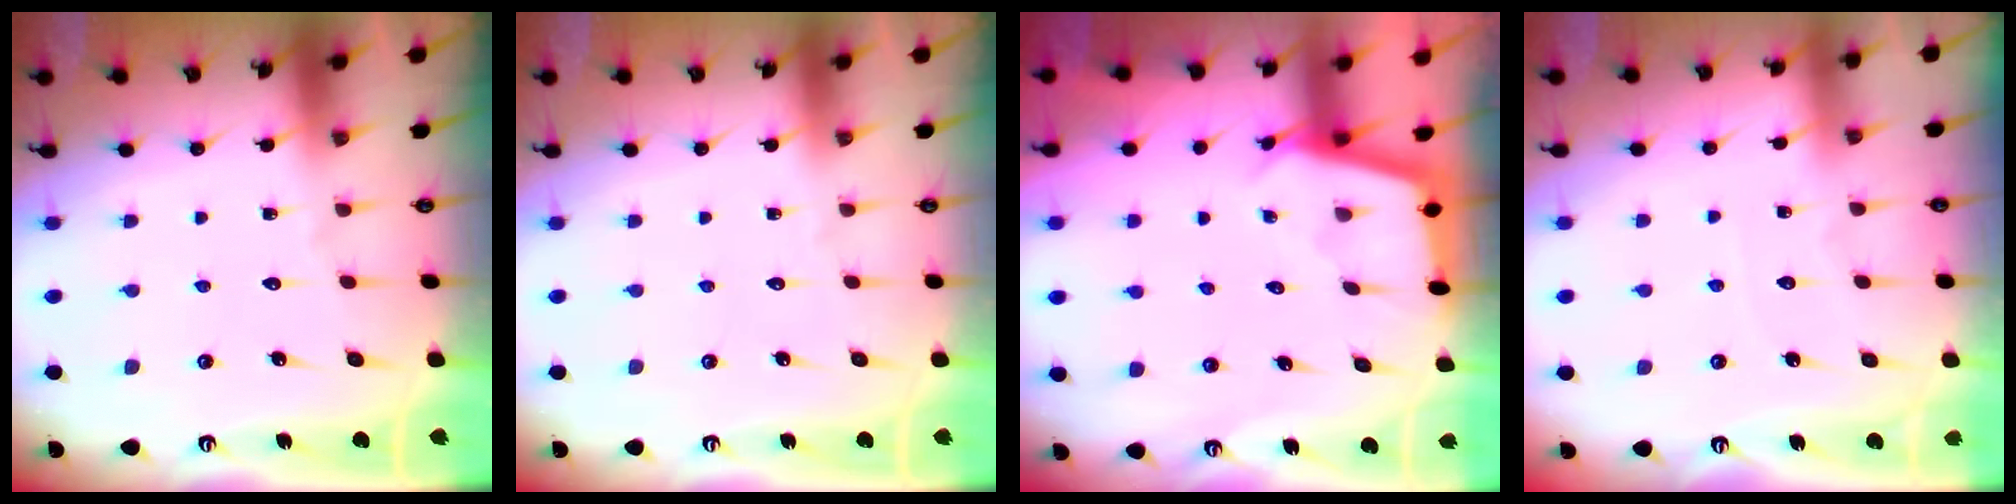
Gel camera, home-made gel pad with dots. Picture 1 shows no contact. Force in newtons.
{"total": 0.0}
{"total": 2.8, "press": 2.8, "slide": 0.3}
{"total": 2.2, "press": 2.2, "slide": 0.3}